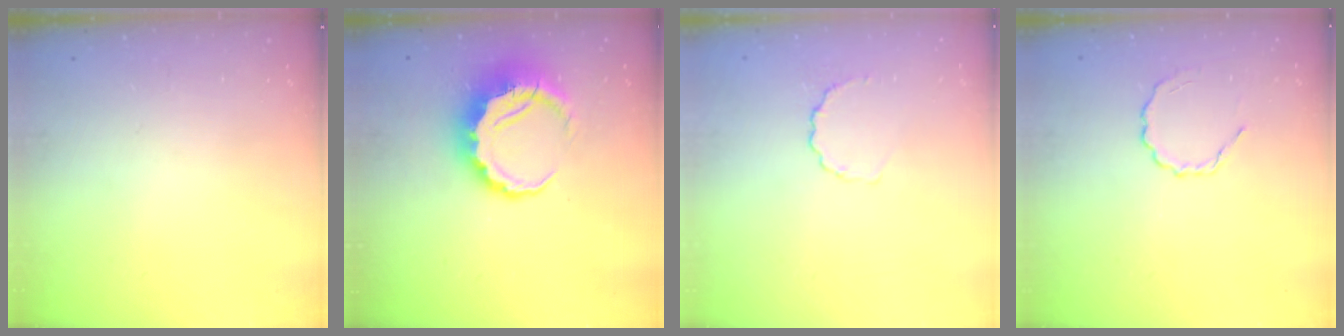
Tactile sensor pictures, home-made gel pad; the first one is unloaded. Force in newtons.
{"total": 7.3, "press": 7.0, "slide": 1.9}
{"total": 3.7, "press": 3.5, "slide": 1.3}
{"total": 2.5, "press": 2.3, "slide": 0.9}